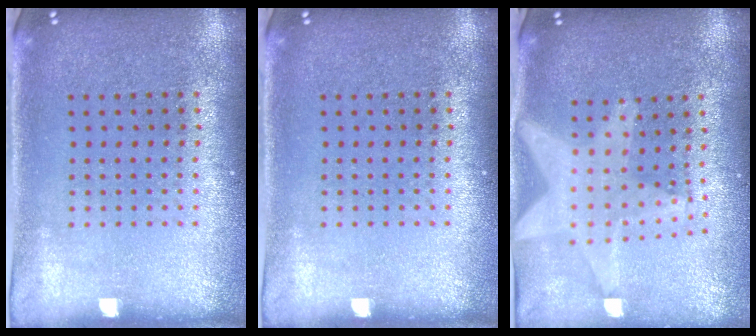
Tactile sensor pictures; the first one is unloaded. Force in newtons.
{"total": 0.0}
{"total": 2.2, "press": 1.8, "slide": 1.2}